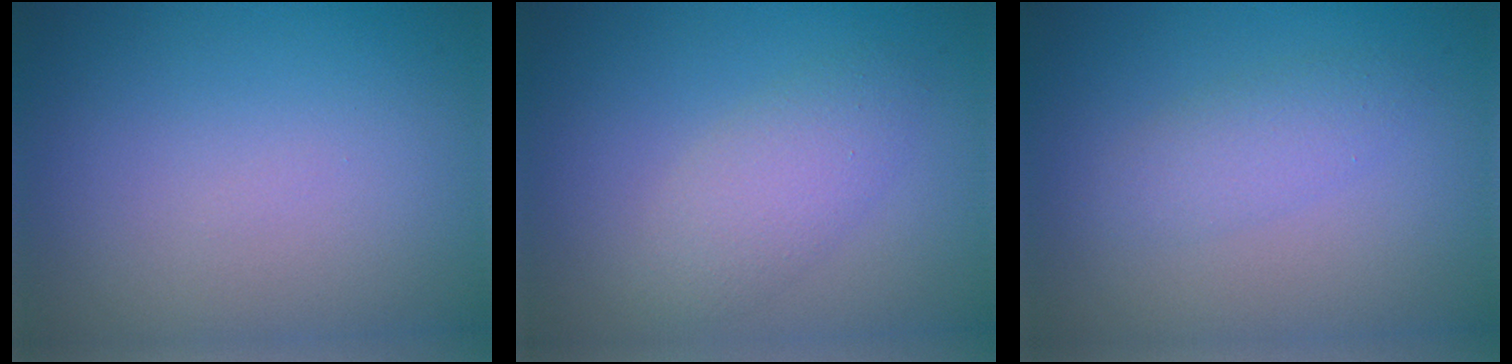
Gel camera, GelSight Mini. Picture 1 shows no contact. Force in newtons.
{"total": 2.8, "press": 2.8, "slide": 0.2}
{"total": 2.0, "press": 2.0, "slide": 0.1}